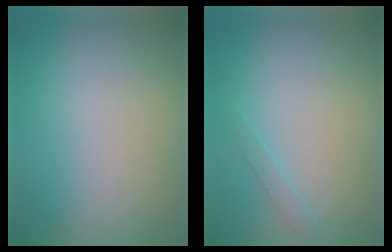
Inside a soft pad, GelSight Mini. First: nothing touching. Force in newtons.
{"total": 0.7, "press": 0.7, "slide": 0.0}